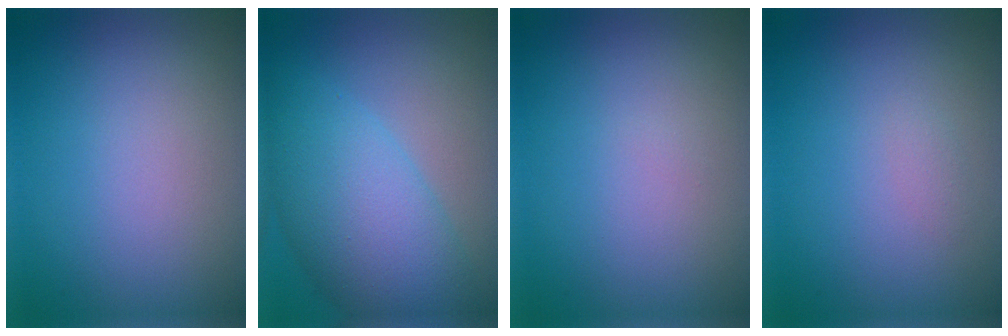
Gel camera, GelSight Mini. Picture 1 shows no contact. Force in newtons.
{"total": 8.4, "press": 8.4, "slide": 0.3}
{"total": 0.0}
{"total": 0.6, "press": 0.6, "slide": 0.0}